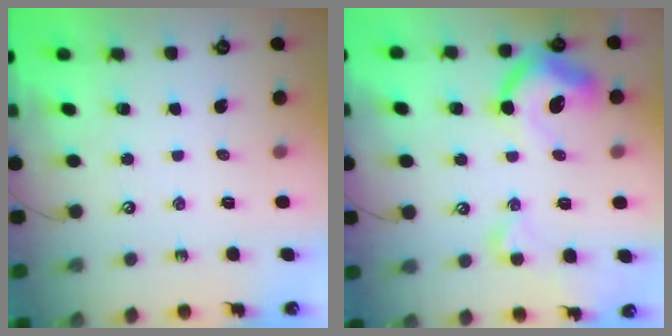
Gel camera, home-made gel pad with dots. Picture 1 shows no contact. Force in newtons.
{"total": 12.4, "press": 12.2, "slide": 1.9}